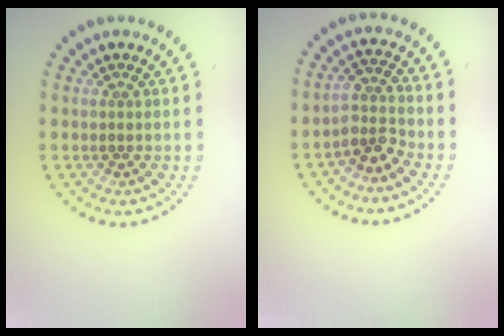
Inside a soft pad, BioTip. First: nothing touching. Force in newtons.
{"total": 2.7, "press": 2.1, "slide": 1.7}